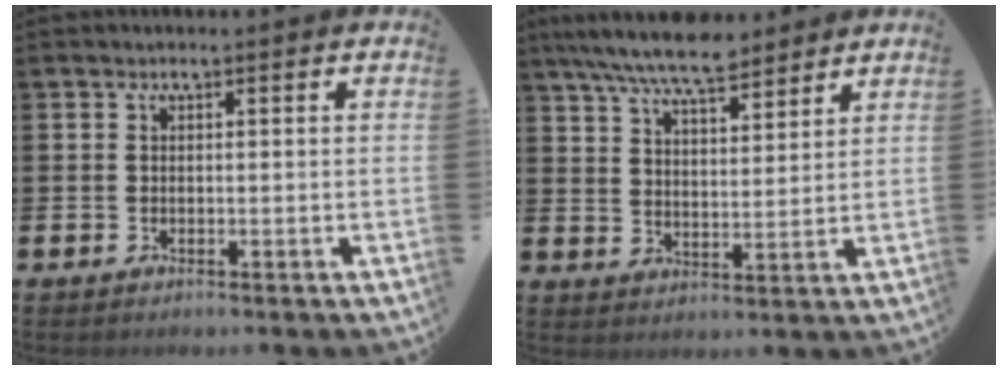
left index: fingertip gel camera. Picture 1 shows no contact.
{"total": 8.3, "force": [7.6, 1.6, 3.0], "torque": [-0.078, -0.029, 0.138]}